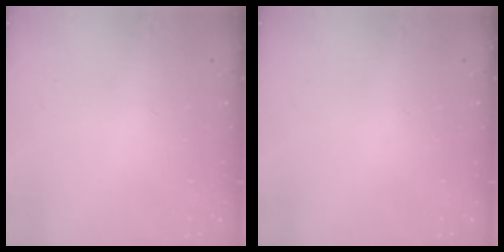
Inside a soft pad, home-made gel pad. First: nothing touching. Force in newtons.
{"total": 0.0}